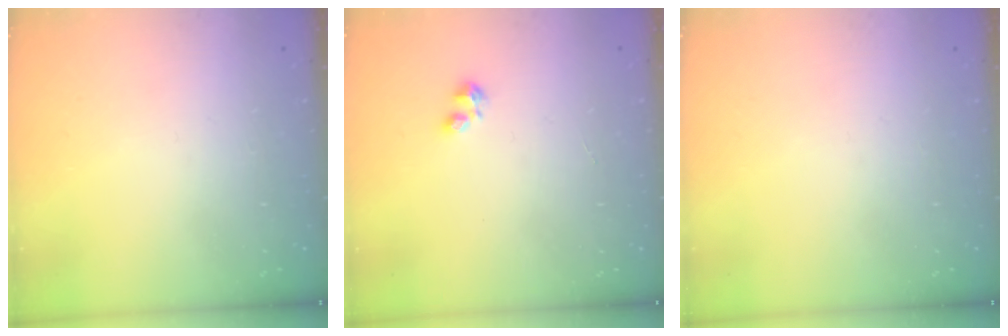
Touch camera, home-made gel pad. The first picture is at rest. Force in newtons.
{"total": 1.5, "press": 1.5, "slide": 0.3}
{"total": 0.0}